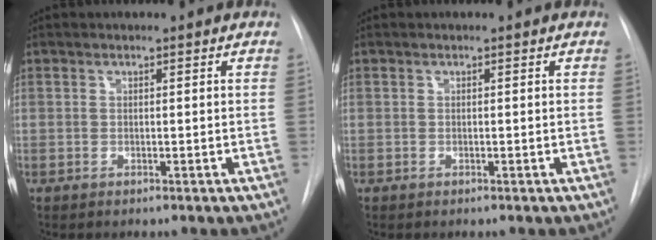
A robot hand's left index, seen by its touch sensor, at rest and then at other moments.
{"total": 0.0}